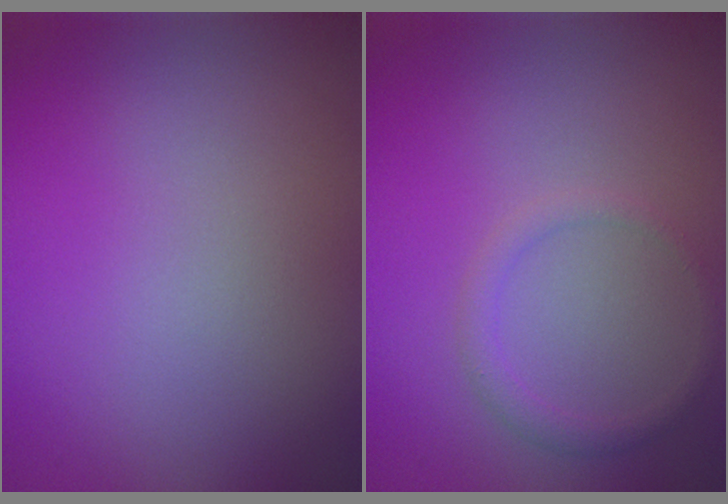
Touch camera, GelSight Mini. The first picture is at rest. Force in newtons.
{"total": 1.4, "press": 1.4, "slide": 0.0}